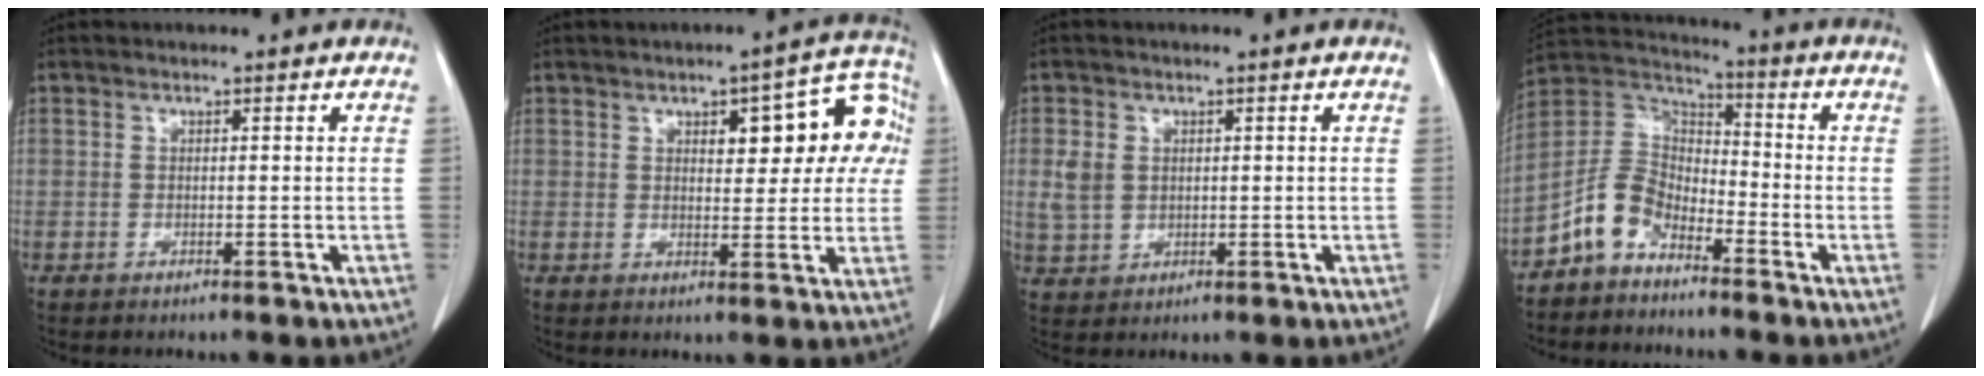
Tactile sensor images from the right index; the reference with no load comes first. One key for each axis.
{"total": 10.9, "fx": 3.0, "fy": 4.5, "fz": 9.5, "tx": -0.099, "ty": 0.035, "tz": 0.037}
{"total": 3.9, "fx": 0.8, "fy": 3.2, "fz": 2.1, "tx": -0.051, "ty": 0.008, "tz": 0.022}
{"total": 8.2, "fx": -5.4, "fy": 4.9, "fz": 3.8, "tx": -0.085, "ty": 0.030, "tz": -0.114}